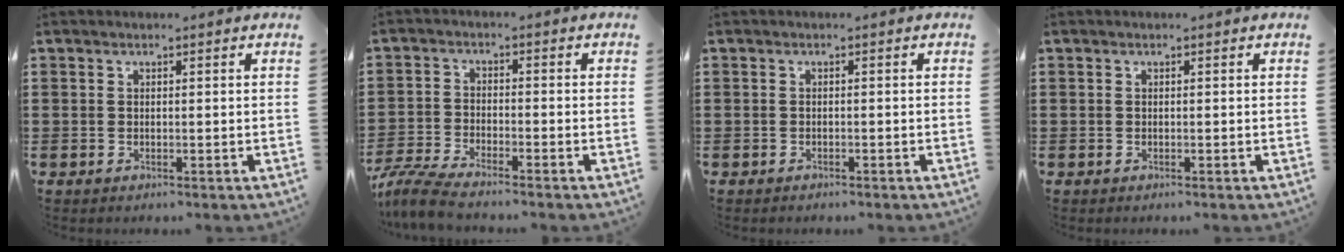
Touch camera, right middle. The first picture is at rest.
{"total": 5.3, "force": [-4.9, 0.2, 2.1], "torque": [-0.062, -0.014, -0.099]}
{"total": 0.7, "force": [-0.7, 0.2, 0.0], "torque": [-0.002, 0.000, -0.014]}
{"total": 0.0}